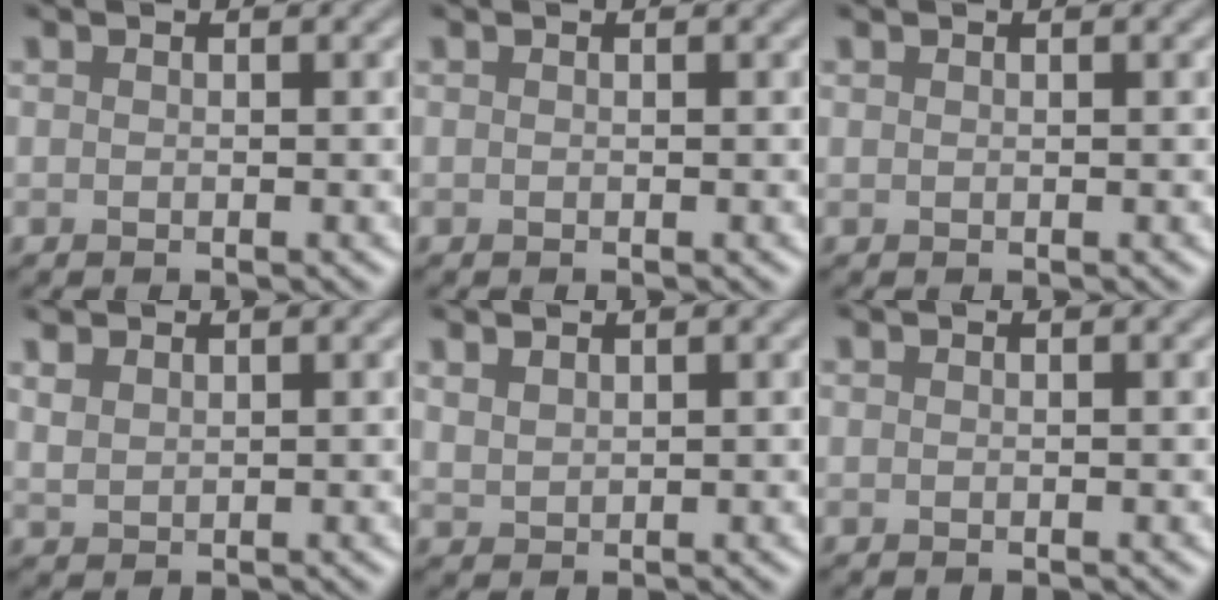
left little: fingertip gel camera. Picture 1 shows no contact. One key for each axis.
{"total": 0.0}
{"total": 0.0}
{"total": 1.8, "fx": 1.4, "fy": 0.9, "fz": 0.8, "tx": -0.021, "ty": 0.004, "tz": 0.034}
{"total": 1.5, "fx": 1.2, "fy": 0.7, "fz": 0.6, "tx": -0.018, "ty": 0.001, "tz": 0.030}
{"total": 0.0}